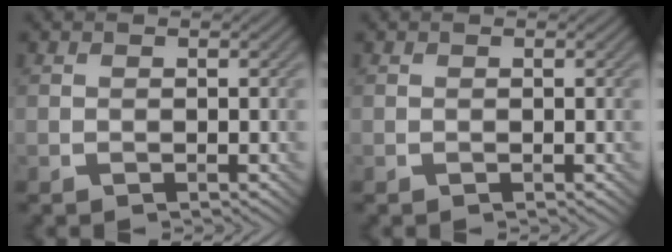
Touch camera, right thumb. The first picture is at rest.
{"total": 0.0}